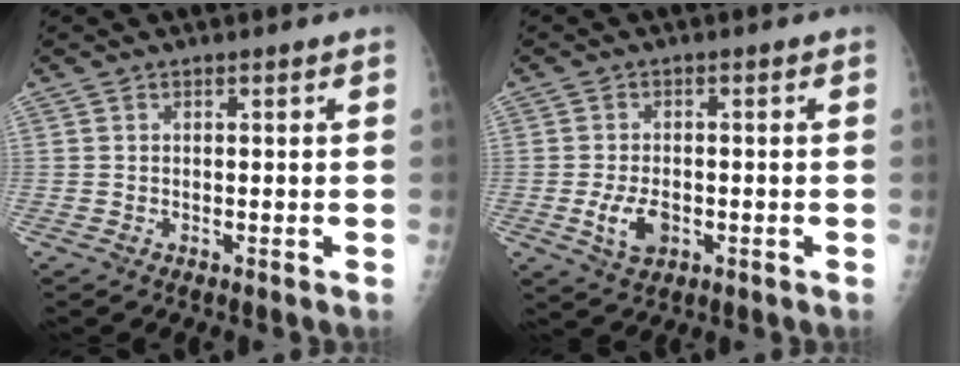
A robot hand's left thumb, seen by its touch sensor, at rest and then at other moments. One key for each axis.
{"total": 5.4, "fx": -1.5, "fy": 3.4, "fz": 3.9, "tx": -0.070, "ty": 0.000, "tz": -0.022}